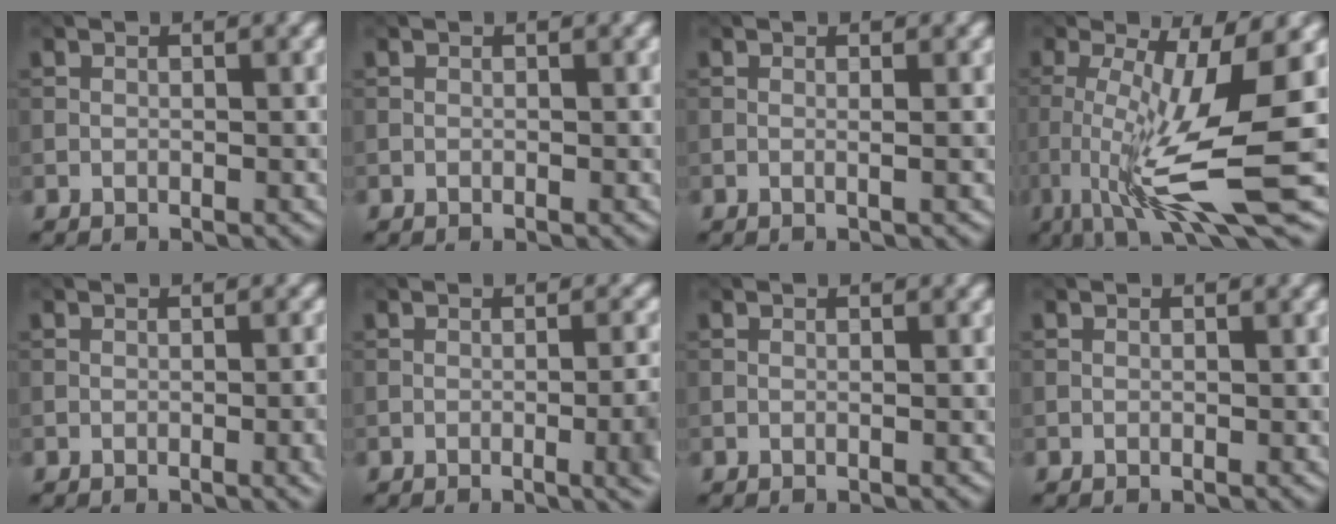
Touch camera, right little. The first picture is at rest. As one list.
[{"total": 0.0}, {"total": 0.8, "force": [0.0, 0.3, 0.8], "torque": [-0.008, -0.001, -0.006]}, {"total": 10.7, "force": [-2.3, 2.3, 10.2], "torque": [-0.183, -0.011, -0.043]}, {"total": 2.9, "force": [-0.6, 0.9, 2.7], "torque": [-0.029, -0.004, -0.006]}, {"total": 4.2, "force": [-0.8, 1.4, 3.9], "torque": [-0.045, -0.004, -0.007]}, {"total": 0.0}, {"total": 0.0}]